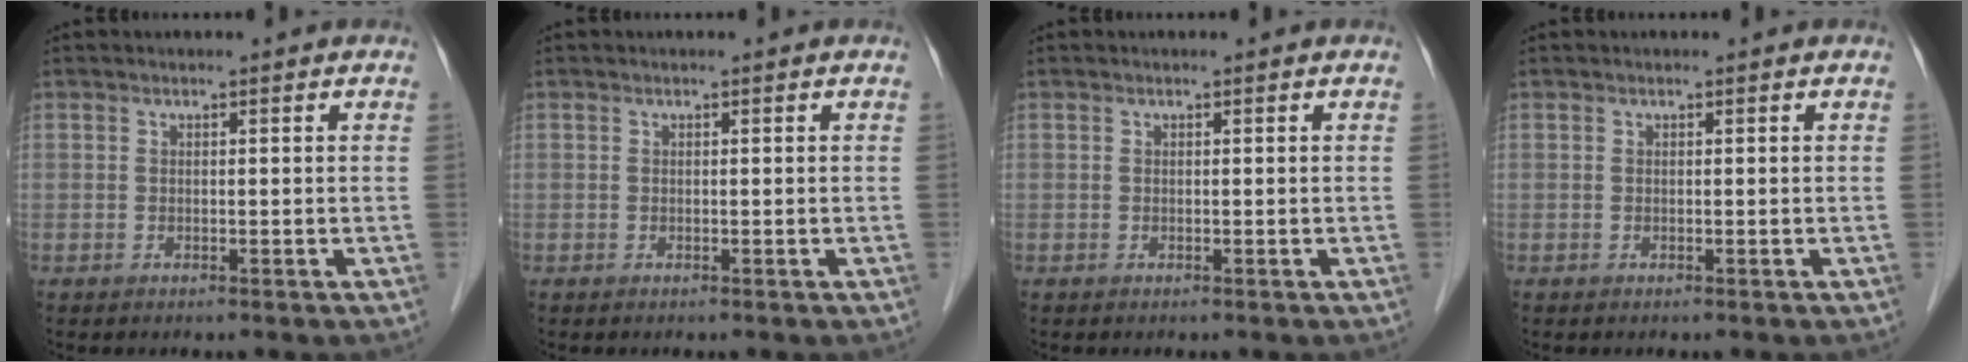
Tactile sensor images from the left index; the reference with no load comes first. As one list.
[{"total": 0.0}, {"total": 0.0}, {"total": 0.0}]